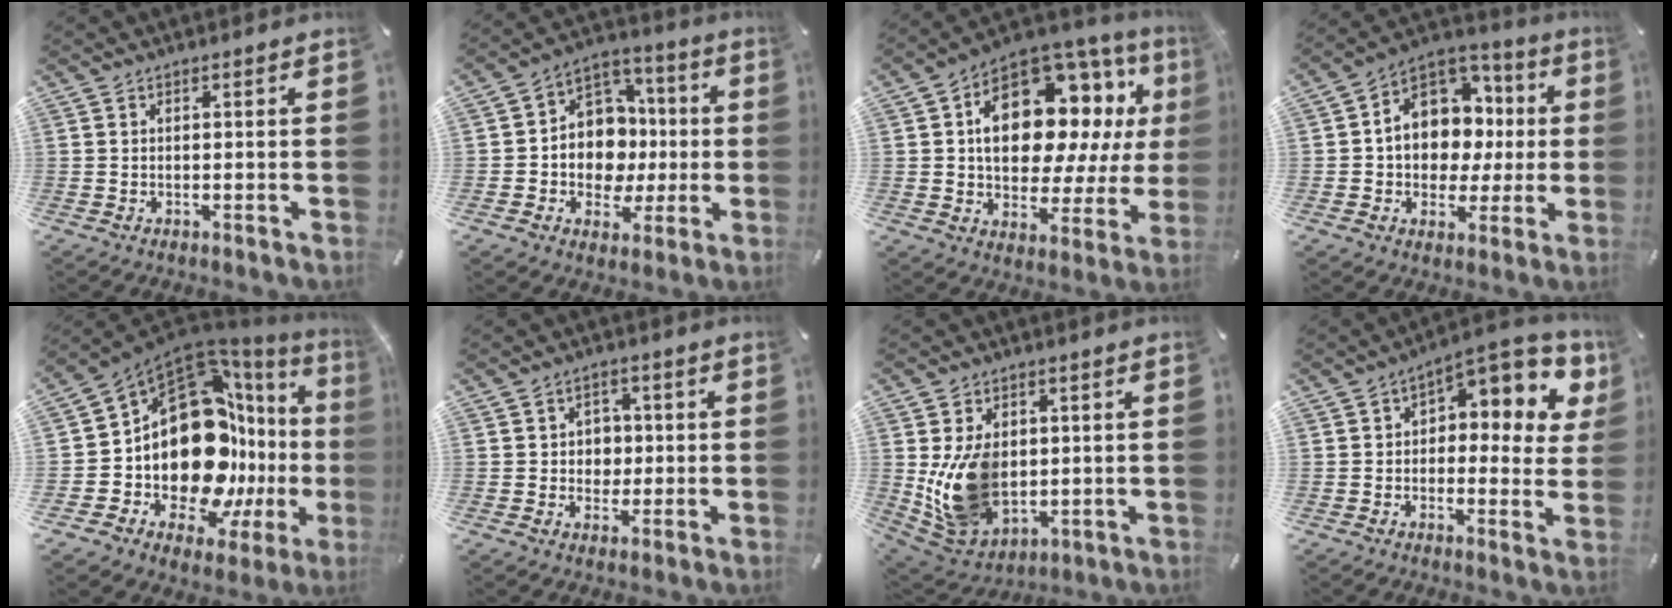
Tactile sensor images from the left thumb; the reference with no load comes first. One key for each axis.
{"total": 12.7, "fx": -1.6, "fy": 11.5, "fz": 4.9, "tx": -0.079, "ty": 0.010, "tz": -0.016}
{"total": 20.2, "fx": 5.7, "fy": 12.8, "fz": 14.6, "tx": -0.247, "ty": -0.034, "tz": 0.095}
{"total": 12.0, "fx": 1.0, "fy": 10.6, "fz": 5.4, "tx": -0.089, "ty": -0.017, "tz": 0.026}
{"total": 24.6, "fx": -0.9, "fy": 15.7, "fz": 19.0, "tx": -0.315, "ty": -0.091, "tz": 0.022}
{"total": 4.9, "fx": 0.1, "fy": 4.7, "fz": 1.5, "tx": -0.015, "ty": 0.003, "tz": -0.003}
{"total": 14.5, "fx": 0.6, "fy": 11.3, "fz": 9.0, "tx": -0.185, "ty": -0.007, "tz": 0.017}
{"total": 9.2, "fx": 4.3, "fy": 5.7, "fz": 5.9, "tx": -0.078, "ty": -0.034, "tz": 0.074}